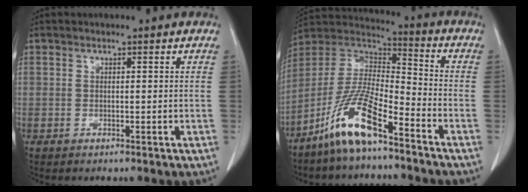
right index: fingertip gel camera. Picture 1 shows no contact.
{"total": 13.0, "force": [-8.5, 2.4, 9.5], "torque": [-0.195, 0.003, -0.165]}